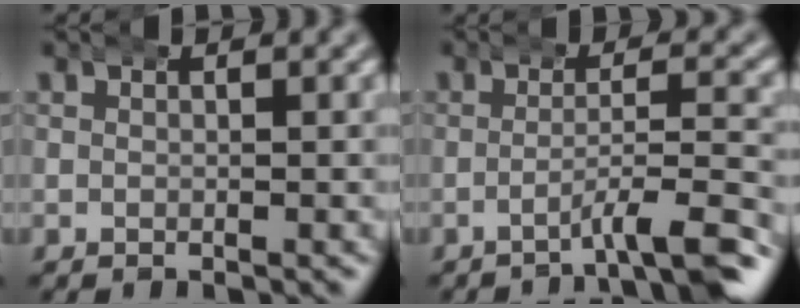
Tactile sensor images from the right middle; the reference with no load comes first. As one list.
[{"total": 4.1, "force": [-2.8, -0.3, 3.0], "torque": [-0.042, 0.005, -0.049]}]